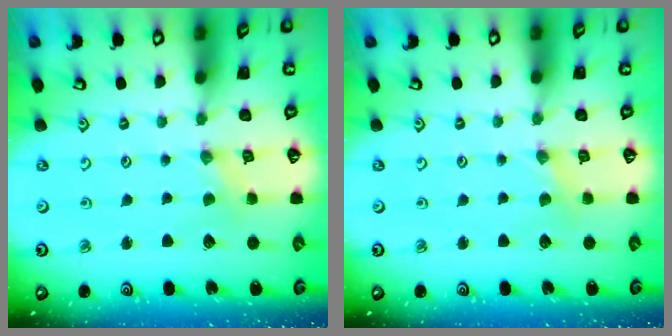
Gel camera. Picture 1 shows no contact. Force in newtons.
{"total": 2.0, "press": 2.0, "slide": 0.4}